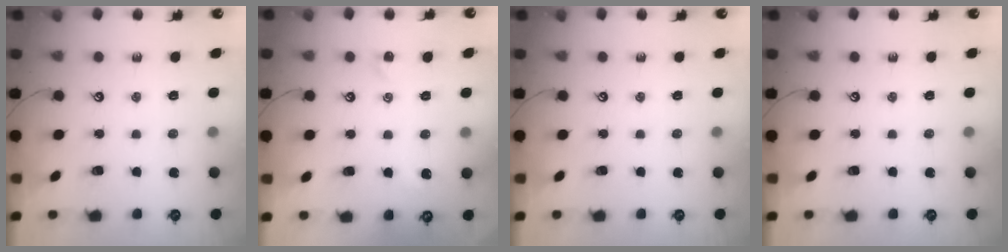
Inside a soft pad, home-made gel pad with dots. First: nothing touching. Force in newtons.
{"total": 2.1, "press": 2.0, "slide": 0.6}
{"total": 0.0}
{"total": 0.0}